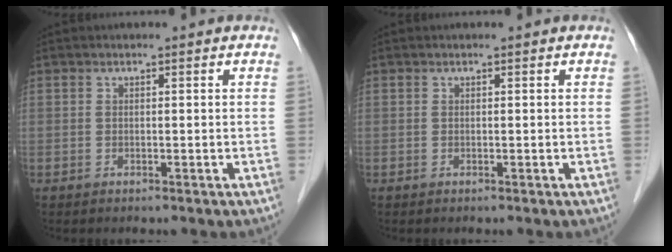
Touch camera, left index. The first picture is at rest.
{"total": 0.0}